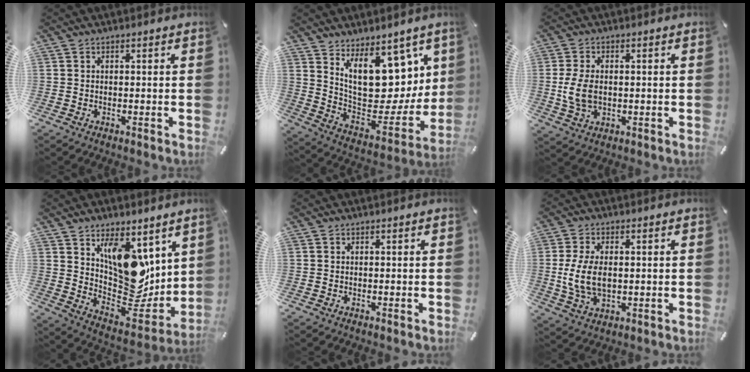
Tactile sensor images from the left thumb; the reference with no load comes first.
{"total": 17.3, "force": [9.2, 9.9, 10.9], "torque": [-0.165, -0.092, 0.170]}
{"total": 7.3, "force": [-0.3, 4.8, 5.5], "torque": [-0.133, 0.000, -0.007]}
{"total": 14.7, "force": [6.0, 10.2, 8.7], "torque": [-0.103, -0.066, 0.124]}
{"total": 0.0}
{"total": 9.7, "force": [0.4, 6.0, 7.6], "torque": [-0.178, 0.002, 0.005]}